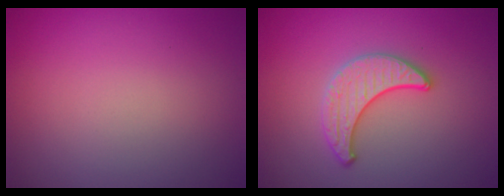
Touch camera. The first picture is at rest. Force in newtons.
{"total": 3.0, "press": 2.8, "slide": 0.9}